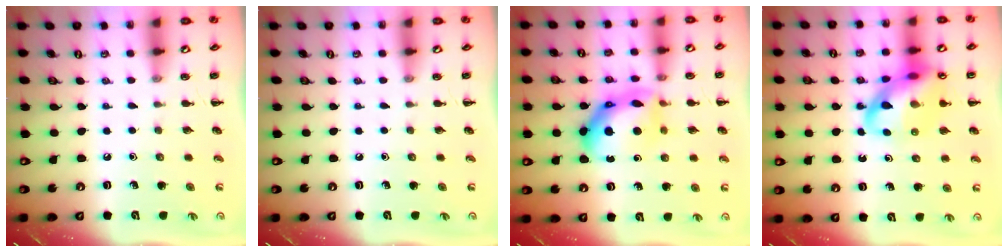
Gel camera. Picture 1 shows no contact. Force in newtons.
{"total": 0.0}
{"total": 14.1, "press": 14.1, "slide": 0.8}
{"total": 16.2, "press": 16.0, "slide": 2.4}